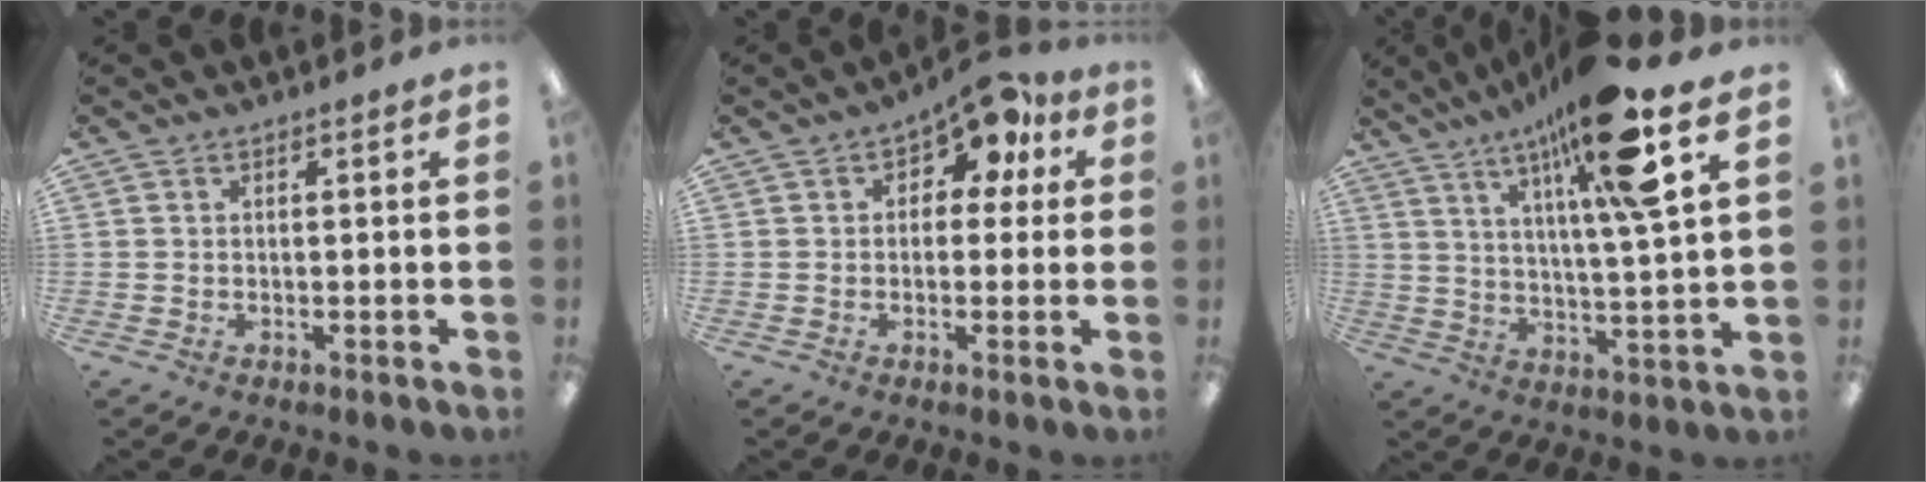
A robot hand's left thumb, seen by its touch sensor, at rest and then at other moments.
{"total": 9.1, "force": [4.5, 5.1, 6.0], "torque": [-0.076, -0.015, 0.074]}
{"total": 17.6, "force": [10.7, 2.3, 13.8], "torque": [-0.232, -0.043, 0.159]}